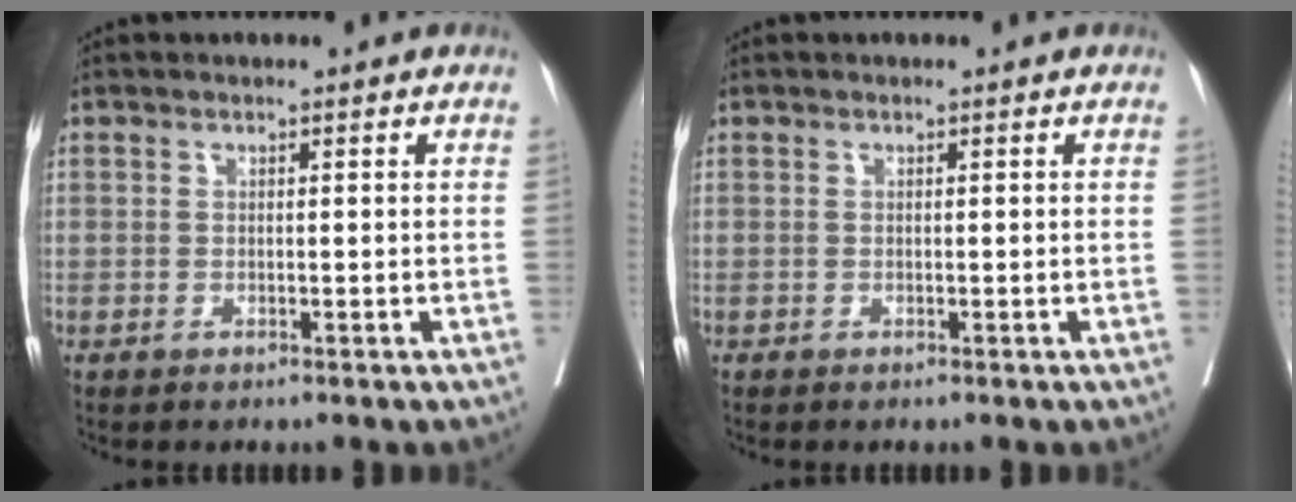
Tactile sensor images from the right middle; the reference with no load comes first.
{"total": 0.0}